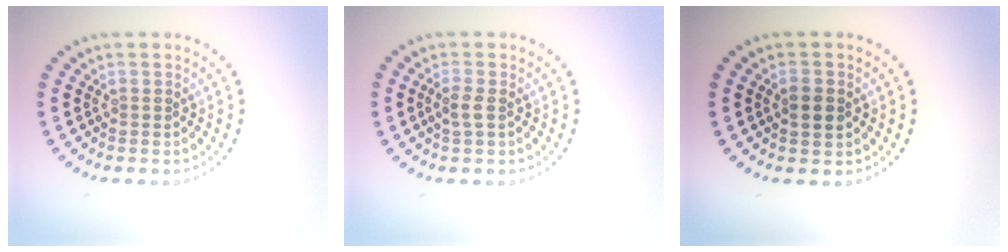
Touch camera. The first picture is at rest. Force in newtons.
{"total": 1.3, "press": 1.3, "slide": 0.4}
{"total": 2.2, "press": 2.2, "slide": 0.2}